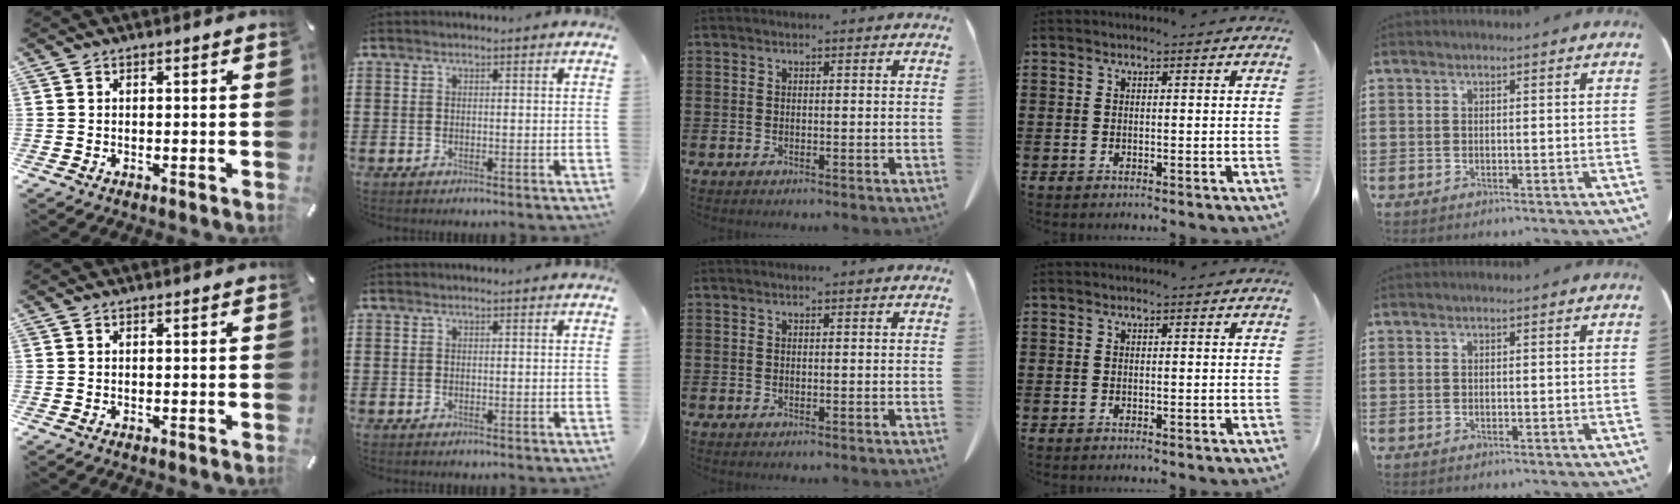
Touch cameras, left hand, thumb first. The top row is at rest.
{}